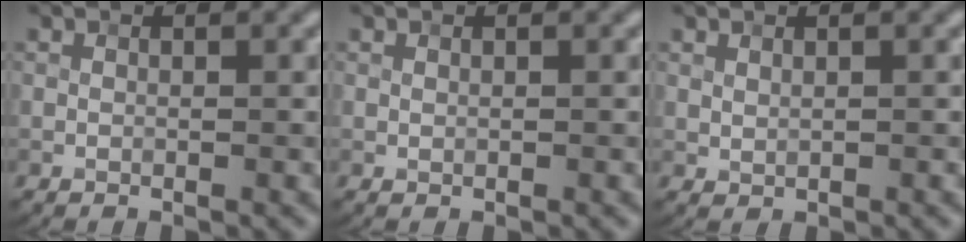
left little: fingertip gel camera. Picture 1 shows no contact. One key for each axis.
{"total": 0.0}
{"total": 0.5, "fx": 0.4, "fy": 0.2, "fz": 0.3, "tx": -0.009, "ty": -0.002, "tz": 0.013}